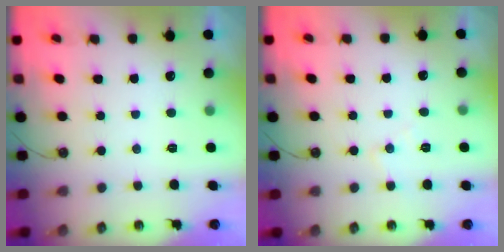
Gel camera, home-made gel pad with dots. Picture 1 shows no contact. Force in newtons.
{"total": 5.5, "press": 5.5, "slide": 0.8}